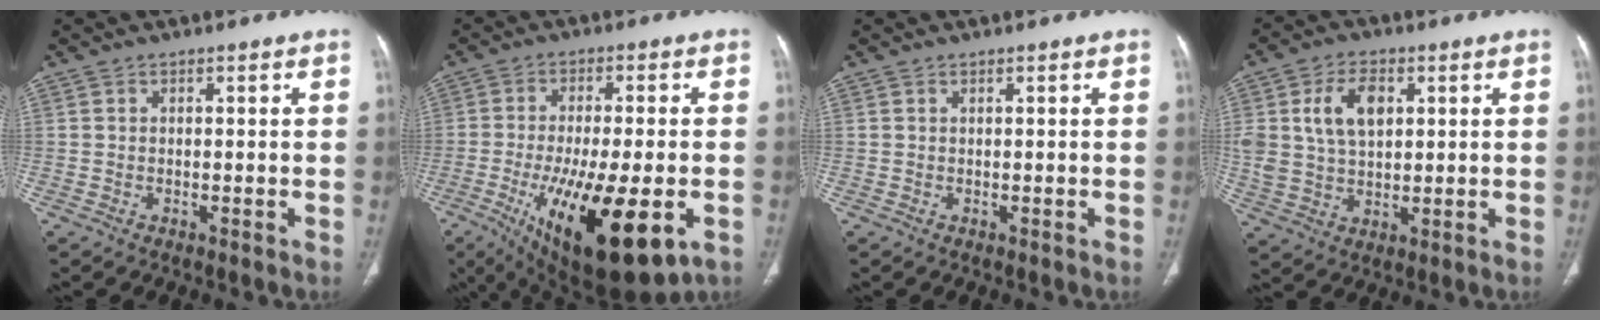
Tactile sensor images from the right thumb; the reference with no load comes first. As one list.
[{"total": 21.5, "force": [-7.6, 7.2, 18.8], "torque": [-0.297, -0.019, -0.101]}, {"total": 0.0}, {"total": 10.4, "force": [3.0, 6.7, 7.4], "torque": [-0.128, -0.002, 0.063]}]